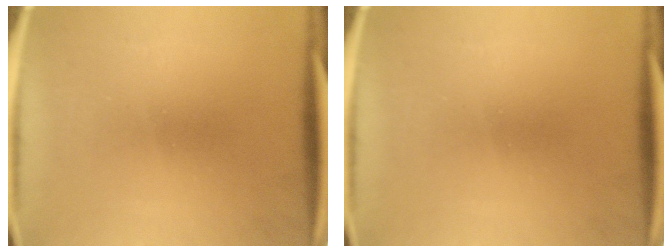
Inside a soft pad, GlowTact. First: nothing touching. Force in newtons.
{"total": 0.0}